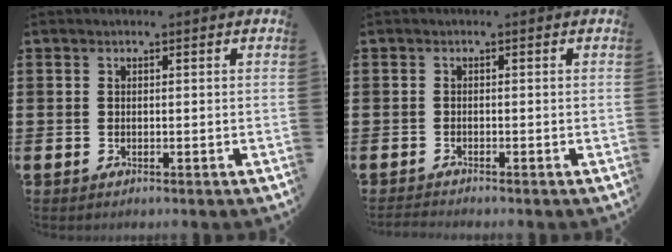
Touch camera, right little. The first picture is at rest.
{"total": 0.7, "force": [-0.7, 0.0, 0.1], "torque": [-0.002, -0.002, -0.015]}